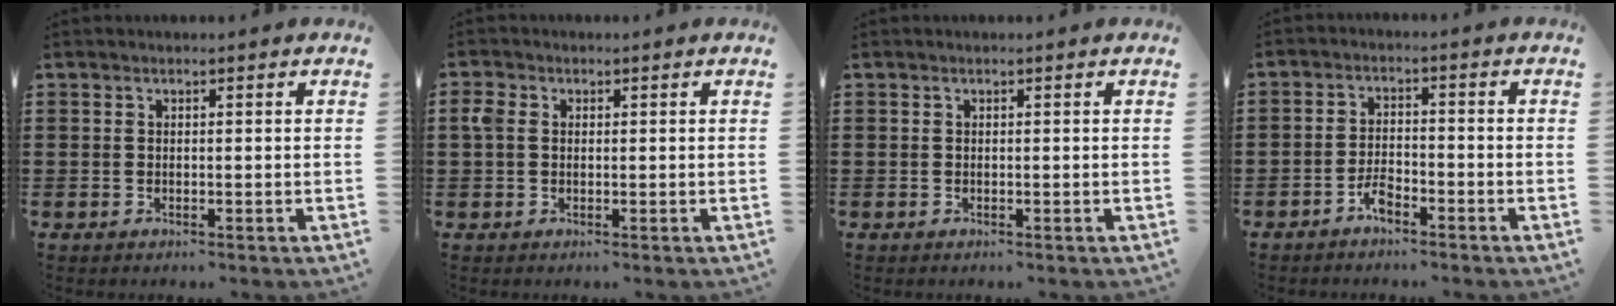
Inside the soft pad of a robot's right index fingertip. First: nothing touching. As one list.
[{"total": 2.2, "force": [0.3, 1.7, 1.3], "torque": [-0.038, 0.005, 0.001]}, {"total": 0.0}, {"total": 3.0, "force": [-2.5, 0.9, 1.5], "torque": [-0.038, 0.002, -0.050]}]